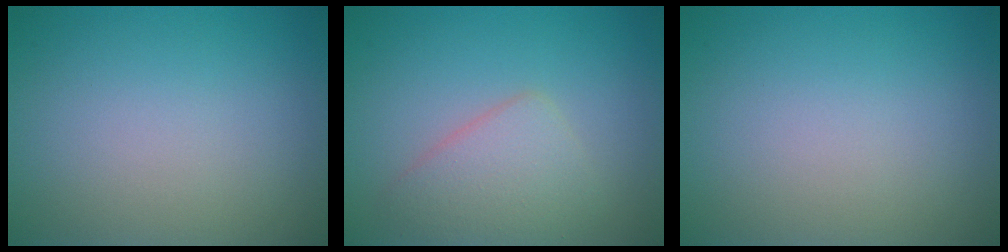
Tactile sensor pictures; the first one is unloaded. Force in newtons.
{"total": 3.3, "press": 3.3, "slide": 0.1}
{"total": 0.0}